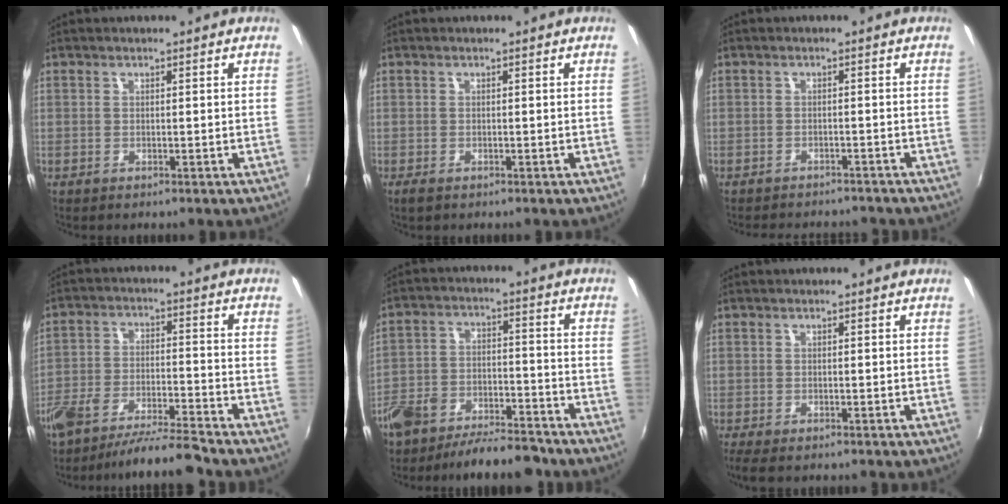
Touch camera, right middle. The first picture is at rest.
{"total": 1.3, "force": [-0.9, 0.7, 0.7], "torque": [-0.014, -0.005, -0.017]}
{"total": 8.1, "force": [-7.3, 2.5, 2.5], "torque": [-0.062, -0.008, -0.098]}
{"total": 10.7, "force": [-9.6, 0.6, 4.9], "torque": [-0.104, -0.010, -0.169]}
{"total": 12.8, "force": [-9.9, 5.3, 6.0], "torque": [-0.135, 0.006, -0.157]}
{"total": 3.1, "force": [-2.3, 1.0, 1.9], "torque": [-0.040, -0.017, -0.038]}